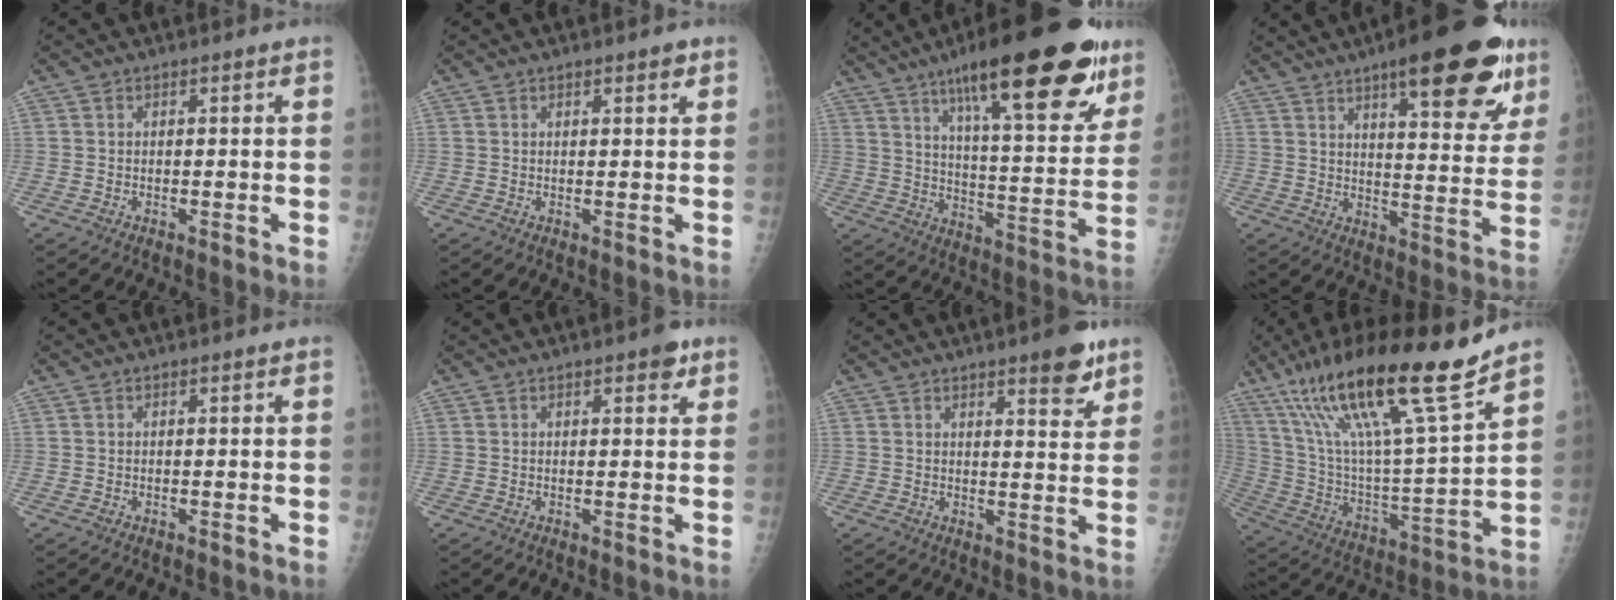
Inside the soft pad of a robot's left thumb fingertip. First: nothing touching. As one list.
[{"total": 1.5, "force": [1.0, 0.4, 1.1], "torque": [-0.011, -0.004, 0.013]}, {"total": 27.4, "force": [16.2, 7.5, 20.8], "torque": [-0.276, -0.041, 0.243]}, {"total": 21.7, "force": [12.5, 6.5, 16.4], "torque": [-0.189, -0.040, 0.173]}, {"total": 0.0}, {"total": 2.9, "force": [1.7, 1.1, 2.1], "torque": [-0.017, -0.004, 0.017]}, {"total": 6.7, "force": [4.4, 1.9, 4.8], "torque": [-0.048, -0.025, 0.055]}, {"total": 25.5, "force": [17.3, 2.9, 18.5], "torque": [-0.315, -0.057, 0.310]}]